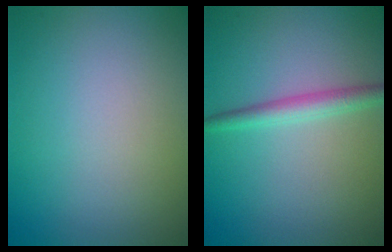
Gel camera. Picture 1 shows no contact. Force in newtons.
{"total": 2.2, "press": 2.2, "slide": 0.1}